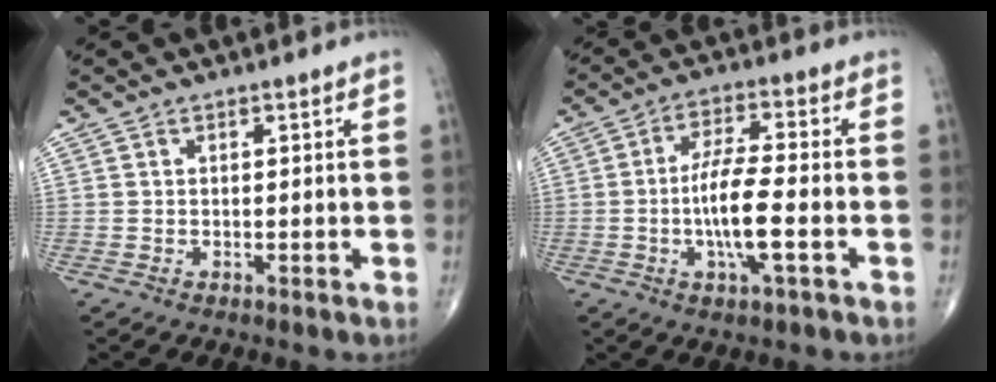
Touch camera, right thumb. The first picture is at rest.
{"total": 9.8, "force": [-2.2, 2.1, 9.3], "torque": [-0.181, 0.013, -0.042]}